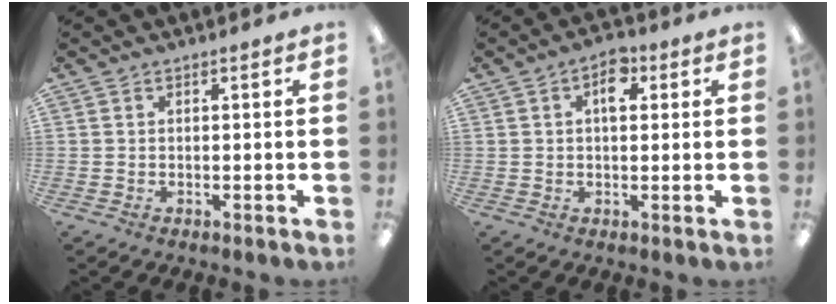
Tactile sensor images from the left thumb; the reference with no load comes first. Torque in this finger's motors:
{"motor_torque": [-0.13, 0.26, -0.42, 0.24, 0.05]}